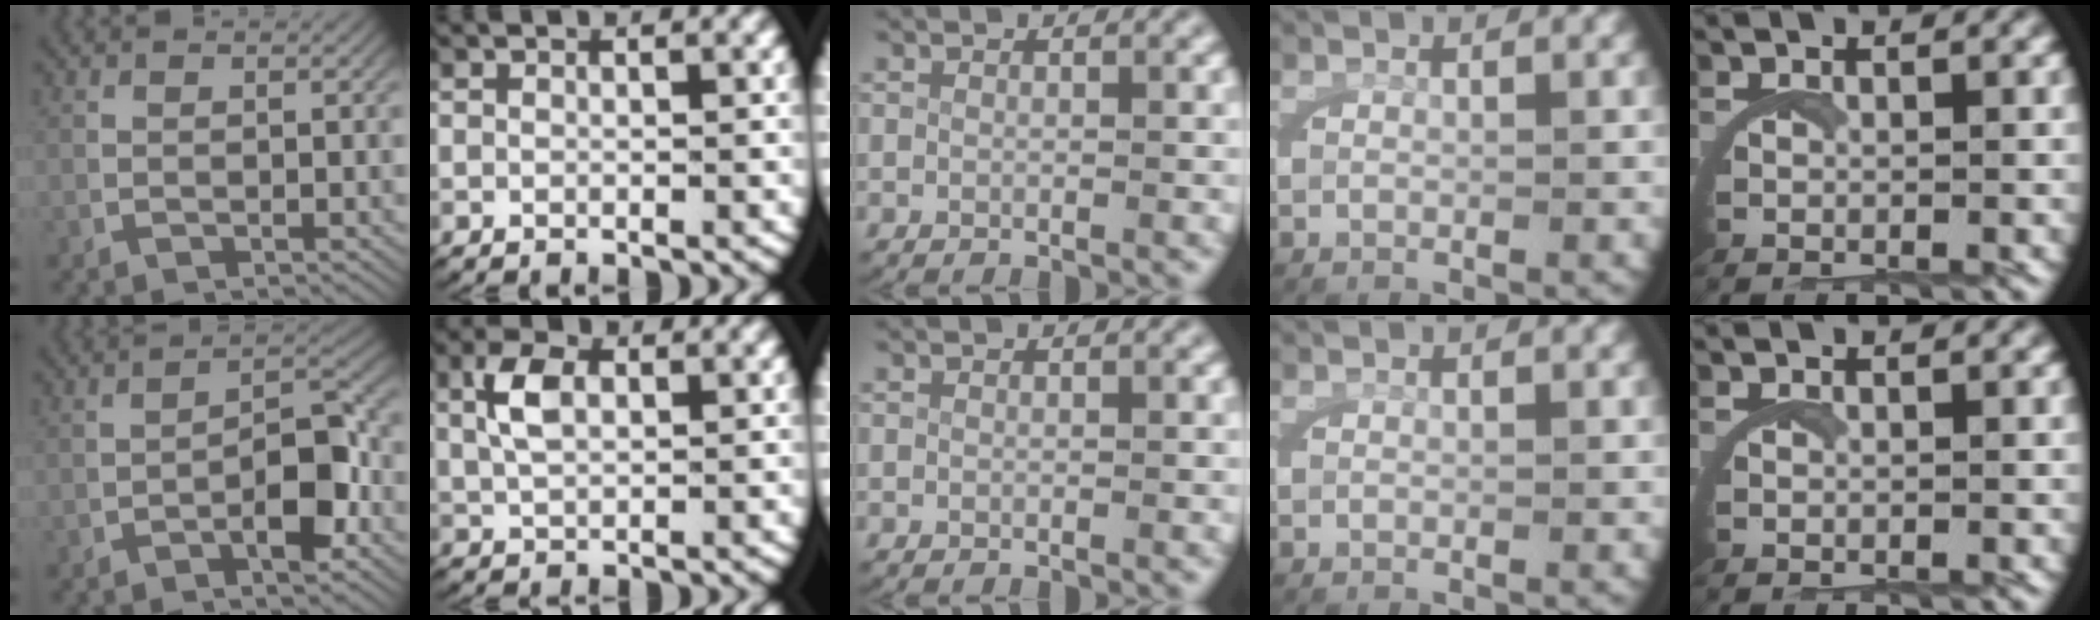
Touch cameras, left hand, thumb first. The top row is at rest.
{"thumb": {"total": 5.6, "force": [-1.0, 2.2, 5.0], "torque": [-0.073, -0.005, -0.018]}, "index": {"total": 3.3, "force": [1.1, 1.8, 2.5], "torque": [-0.060, 0.000, 0.024]}}